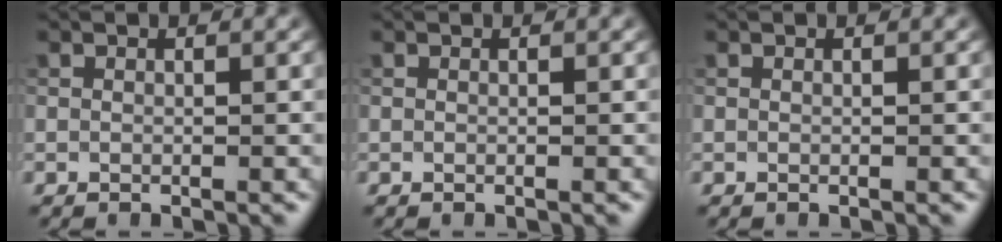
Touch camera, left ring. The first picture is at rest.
{"total": 0.0}
{"total": 0.0}